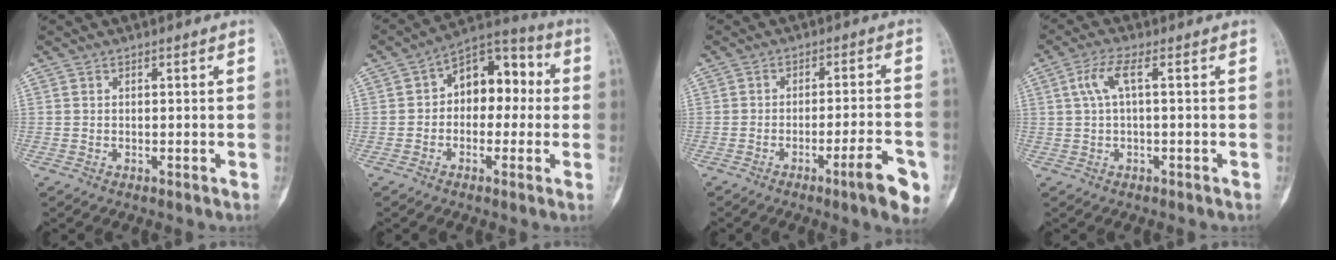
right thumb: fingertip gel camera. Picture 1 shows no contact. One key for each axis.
{"total": 11.5, "fx": 0.5, "fy": 7.8, "fz": 8.4, "tx": -0.077, "ty": 0.041, "tz": -0.009}
{"total": 8.7, "fx": -4.3, "fy": 1.1, "fz": 7.5, "tx": -0.096, "ty": 0.017, "tz": -0.059}
{"total": 4.4, "fx": 0.9, "fy": 1.0, "fz": 4.1, "tx": -0.104, "ty": 0.017, "tz": 0.020}